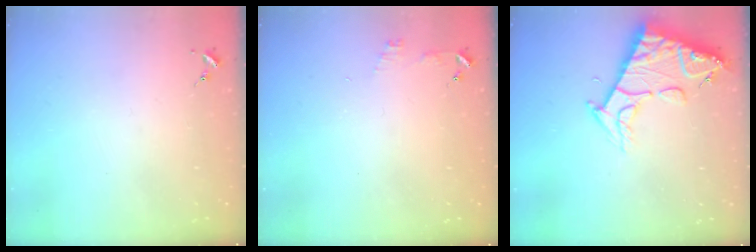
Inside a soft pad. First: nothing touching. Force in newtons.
{"total": 4.6, "press": 4.5, "slide": 0.4}
{"total": 14.5, "press": 14.4, "slide": 1.5}